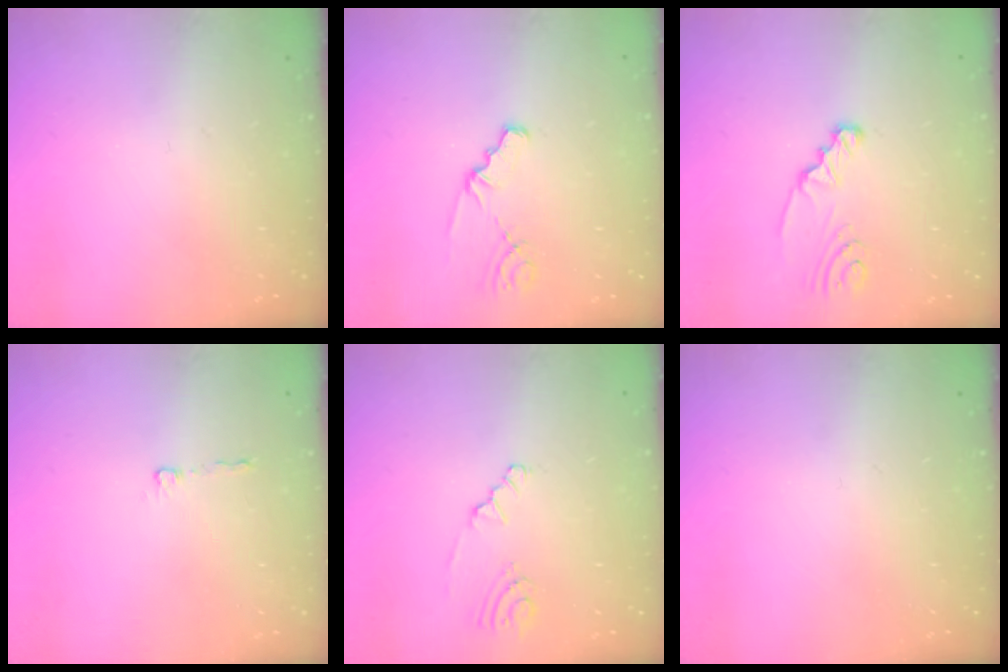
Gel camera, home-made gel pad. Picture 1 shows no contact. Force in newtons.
{"total": 1.8, "press": 1.8, "slide": 0.3}
{"total": 2.4, "press": 2.4, "slide": 0.3}
{"total": 2.1, "press": 2.1, "slide": 0.2}
{"total": 2.8, "press": 2.8, "slide": 0.5}
{"total": 0.0}